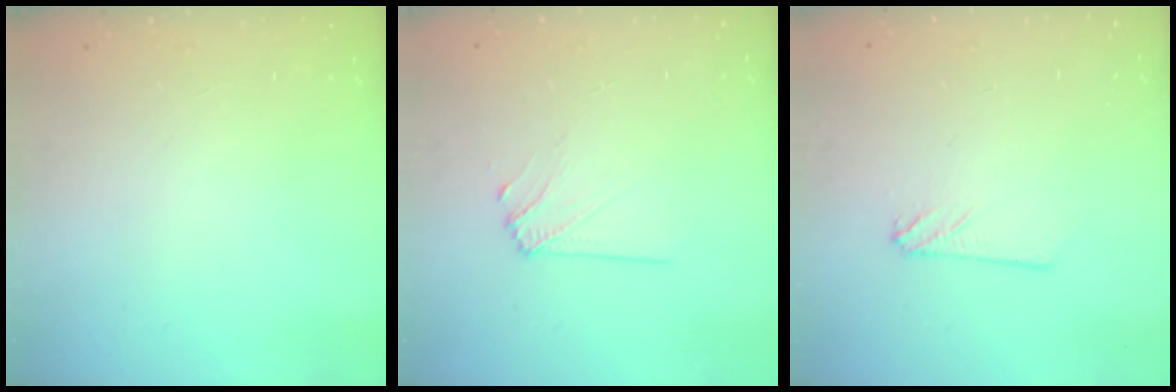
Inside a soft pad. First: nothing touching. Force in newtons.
{"total": 5.9, "press": 5.8, "slide": 0.9}
{"total": 2.4, "press": 2.4, "slide": 0.2}